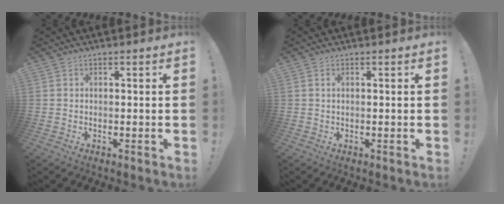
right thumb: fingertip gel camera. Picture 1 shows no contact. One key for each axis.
{"total": 0.9, "fx": 0.2, "fy": 0.1, "fz": 0.8, "tx": -0.022, "ty": 0.004, "tz": 0.004}